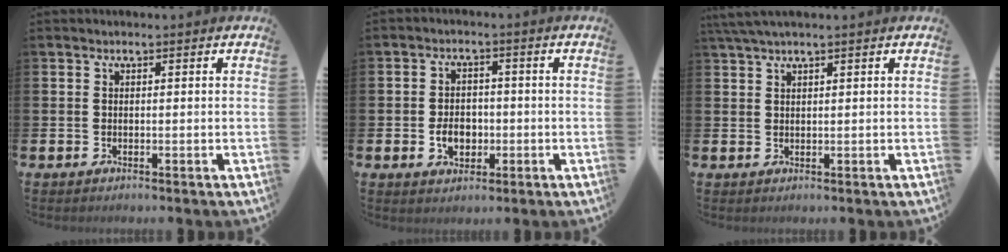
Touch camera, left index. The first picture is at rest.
{"total": 4.0, "force": [-1.0, 3.0, 2.5], "torque": [-0.027, -0.004, -0.025]}
{"total": 2.3, "force": [1.8, 0.0, 1.4], "torque": [-0.030, 0.004, 0.033]}